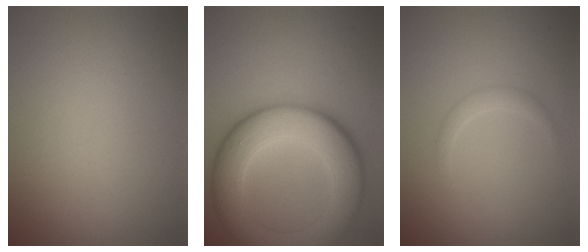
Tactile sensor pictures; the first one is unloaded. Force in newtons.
{"total": 10.2, "press": 10.2, "slide": 0.4}
{"total": 1.1, "press": 1.1, "slide": 0.1}